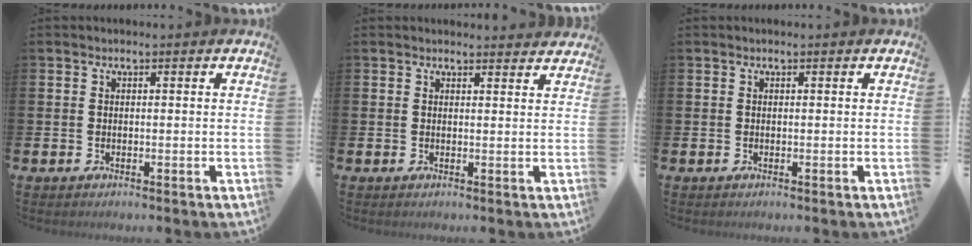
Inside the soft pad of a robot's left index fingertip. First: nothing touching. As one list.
[{"total": 1.6, "force": [1.6, 0.1, -0.1], "torque": [0.007, -0.011, 0.028]}, {"total": 0.0}]